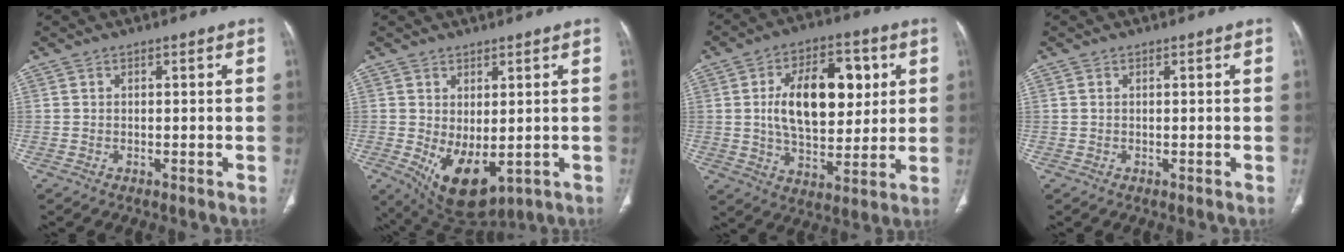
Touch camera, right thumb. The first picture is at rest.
{"total": 9.8, "force": [-1.6, 5.2, 8.1], "torque": [-0.122, -0.011, 0.003]}
{"total": 18.1, "force": [3.6, 10.2, 14.5], "torque": [-0.193, -0.004, 0.061]}
{"total": 0.0}